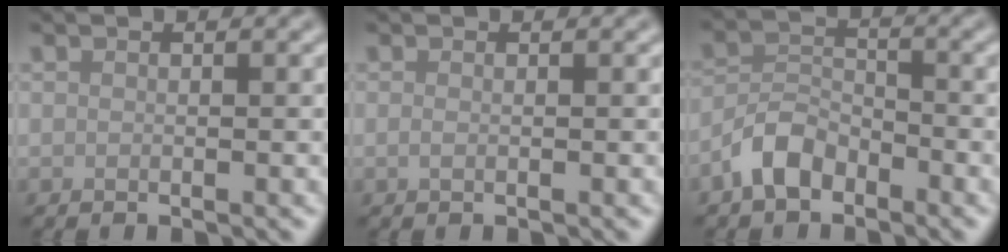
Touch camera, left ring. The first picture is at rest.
{"total": 0.5, "force": [-0.1, 0.2, 0.5], "torque": [-0.013, -0.002, -0.001]}
{"total": 3.6, "force": [-2.6, 1.9, 1.7], "torque": [-0.031, 0.008, -0.060]}